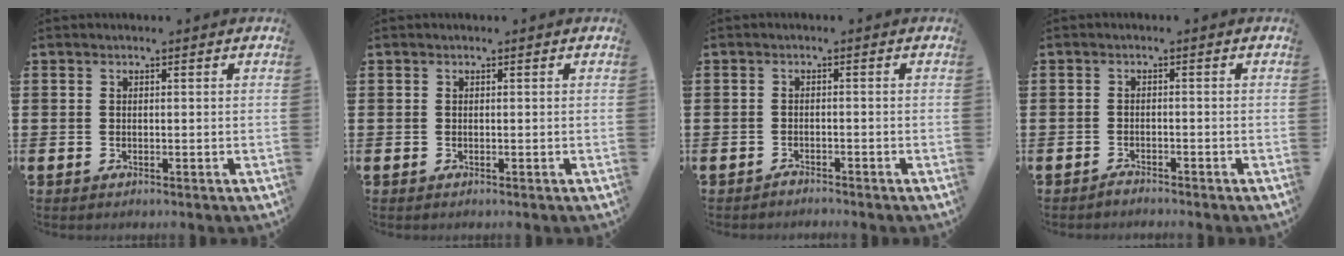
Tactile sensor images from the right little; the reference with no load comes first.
{"total": 0.0}
{"total": 1.1, "force": [-1.1, 0.0, -0.2], "torque": [0.001, 0.002, -0.024]}
{"total": 1.1, "force": [-1.1, 0.0, 0.0], "torque": [-0.002, 0.001, -0.023]}